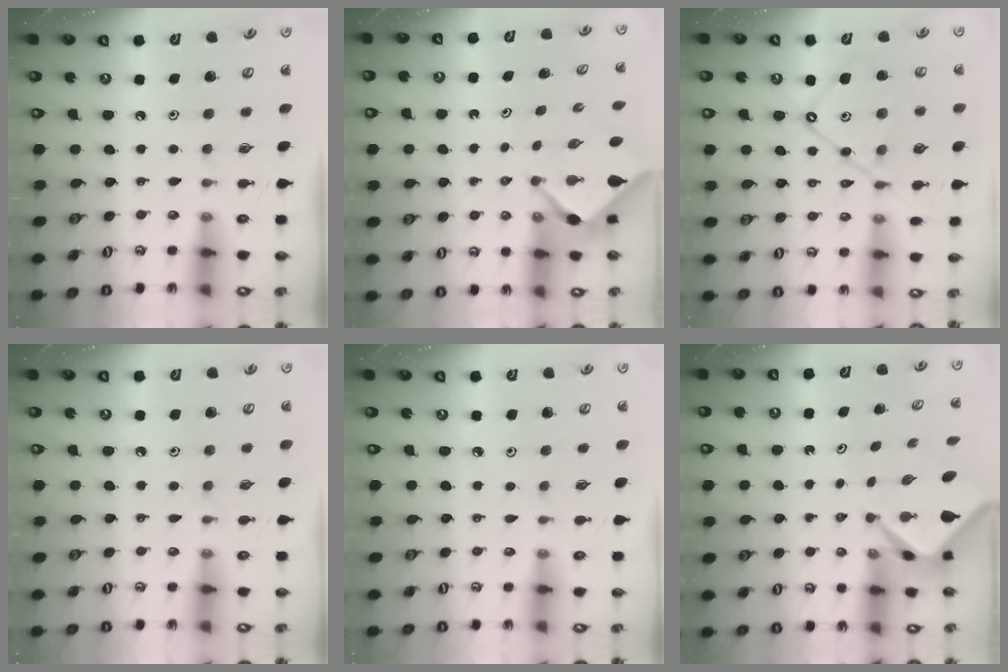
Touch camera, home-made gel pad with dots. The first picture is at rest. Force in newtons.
{"total": 2.2, "press": 2.2, "slide": 0.3}
{"total": 13.6, "press": 13.6, "slide": 1.3}
{"total": 4.0, "press": 3.9, "slide": 0.5}
{"total": 2.6, "press": 2.6, "slide": 0.2}
{"total": 2.9, "press": 2.9, "slide": 0.1}